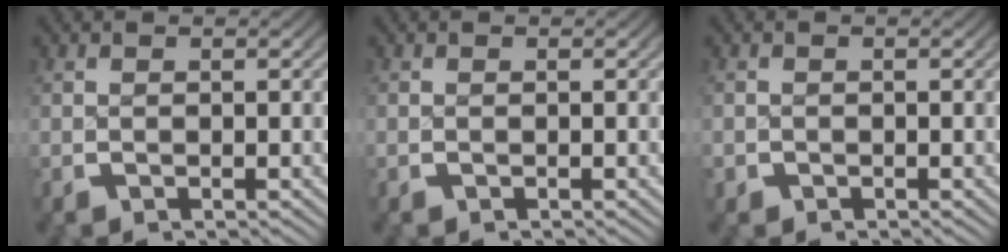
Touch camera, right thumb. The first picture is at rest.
{"total": 0.0}
{"total": 0.9, "force": [-0.5, 0.7, -0.2], "torque": [0.000, -0.007, -0.010]}